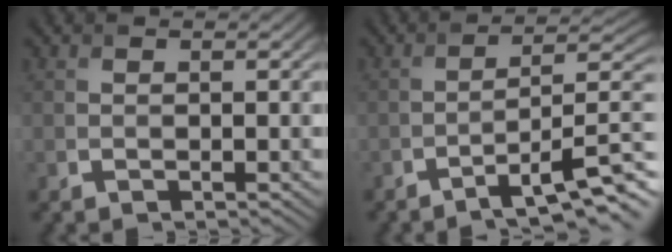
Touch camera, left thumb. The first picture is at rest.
{"total": 7.5, "force": [-4.6, 1.4, 5.8], "torque": [-0.085, 0.011, -0.074]}